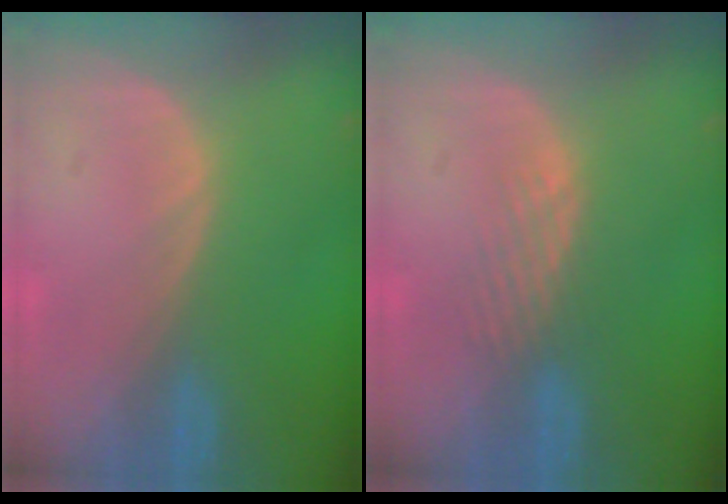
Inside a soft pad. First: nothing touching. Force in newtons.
{"total": 2.2, "press": 2.2, "slide": 0.2}